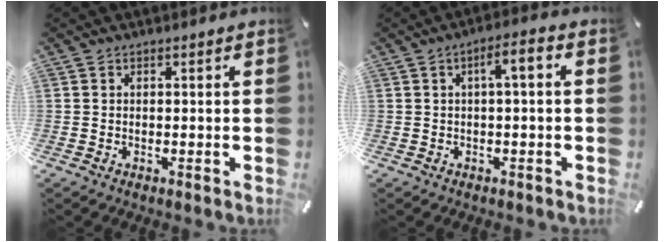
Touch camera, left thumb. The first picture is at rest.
{"total": 4.5, "force": [0.1, 0.9, 4.4], "torque": [-0.077, 0.007, -0.006]}